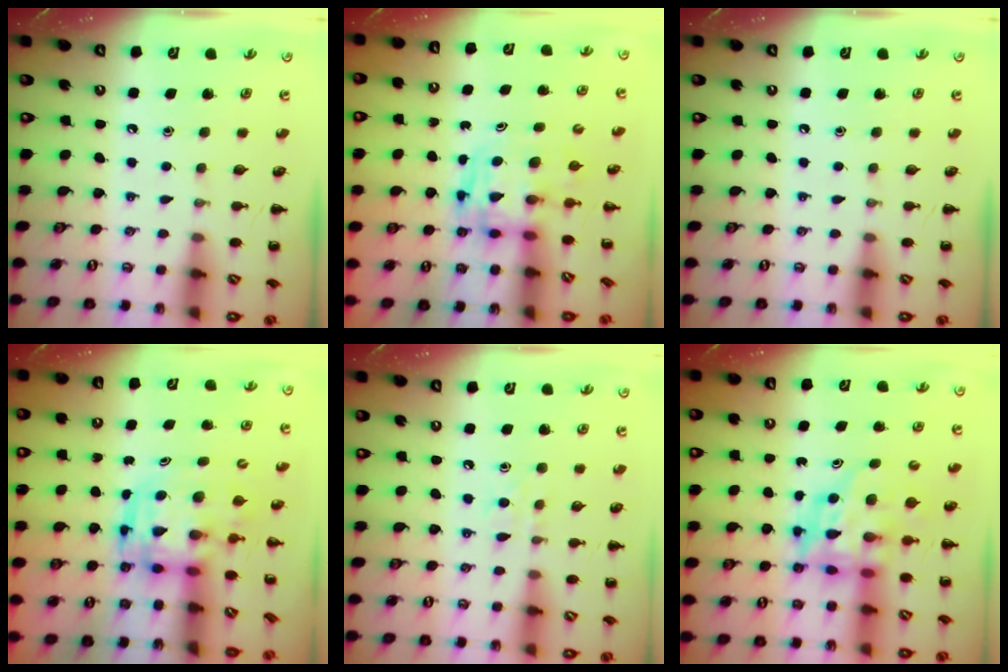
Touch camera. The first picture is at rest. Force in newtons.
{"total": 2.6, "press": 2.6, "slide": 0.2}
{"total": 0.0}
{"total": 3.7, "press": 3.6, "slide": 0.7}
{"total": 4.6, "press": 4.5, "slide": 1.1}
{"total": 7.3, "press": 7.0, "slide": 2.2}